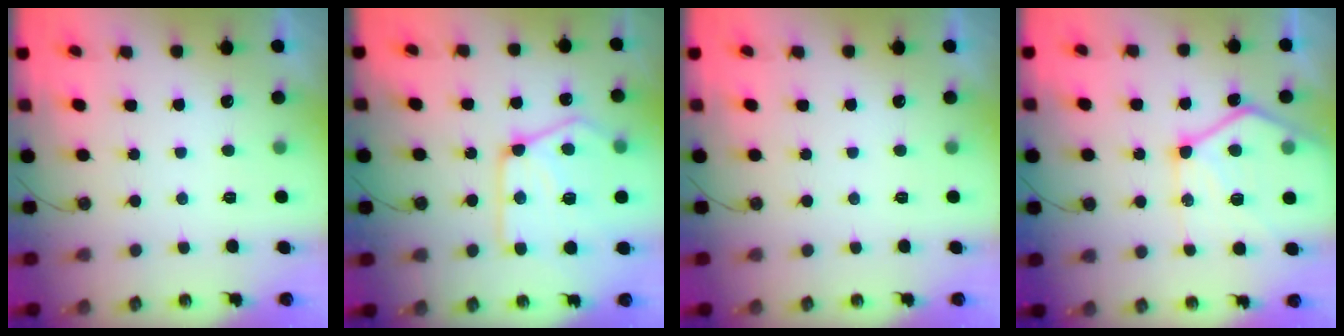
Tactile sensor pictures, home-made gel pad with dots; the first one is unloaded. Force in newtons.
{"total": 18.4, "press": 18.2, "slide": 2.3}
{"total": 0.0}
{"total": 17.4, "press": 17.3, "slide": 1.8}